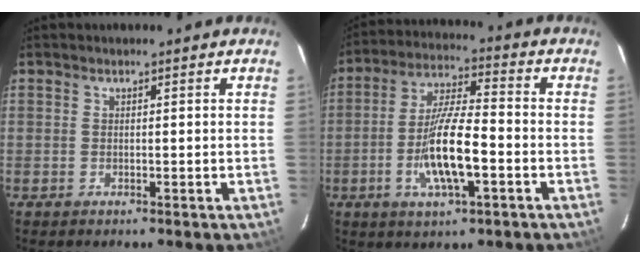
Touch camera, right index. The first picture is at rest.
{"total": 12.1, "force": [-3.8, 2.8, 11.1], "torque": [-0.221, -0.002, -0.070]}